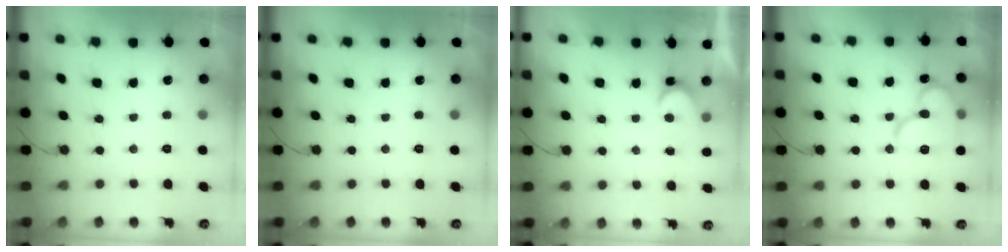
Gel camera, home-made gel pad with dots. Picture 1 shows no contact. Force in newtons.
{"total": 0.0}
{"total": 4.7, "press": 4.6, "slide": 0.4}
{"total": 14.3, "press": 14.2, "slide": 1.5}